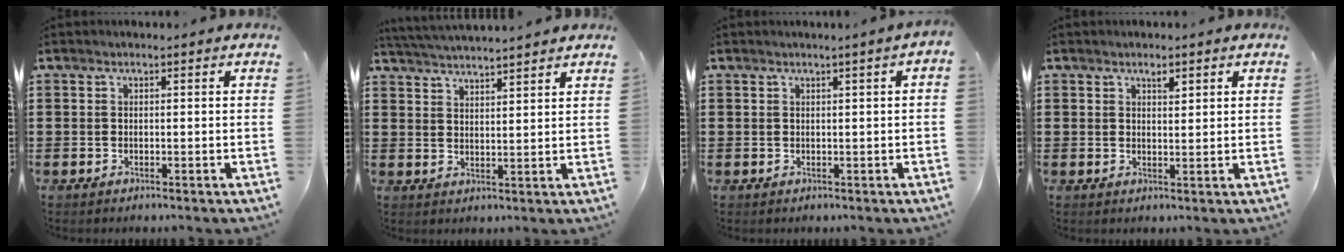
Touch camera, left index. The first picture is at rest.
{"total": 3.5, "force": [3.5, -0.5, 0.4], "torque": [-0.020, -0.017, 0.061]}
{"total": 0.8, "force": [0.4, -0.1, 0.7], "torque": [-0.010, -0.003, 0.008]}
{"total": 1.7, "force": [1.3, 0.5, 0.9], "torque": [-0.012, -0.001, 0.021]}